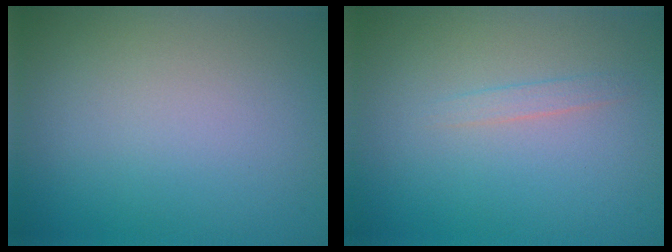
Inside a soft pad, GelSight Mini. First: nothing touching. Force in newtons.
{"total": 0.9, "press": 0.9, "slide": 0.0}